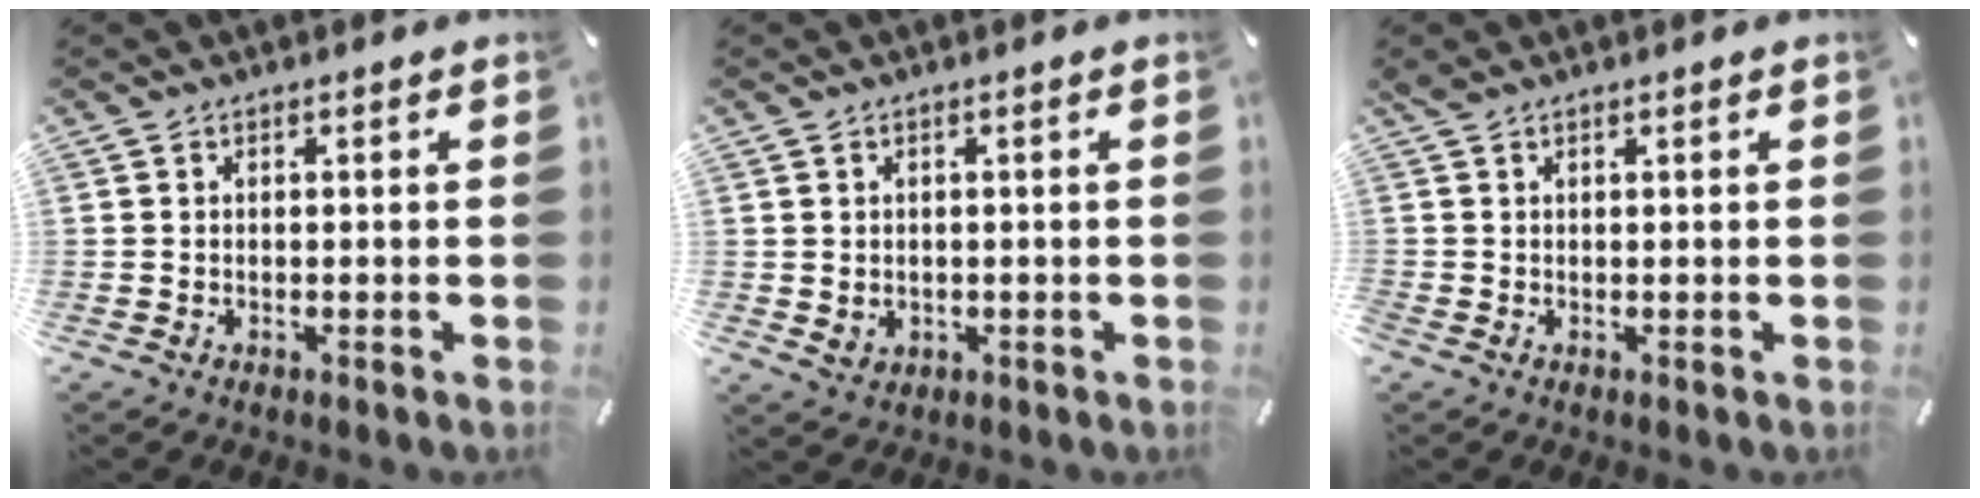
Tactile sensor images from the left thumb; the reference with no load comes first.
{"total": 1.1, "force": [0.2, 1.1, 0.1], "torque": [-0.002, 0.007, 0.002]}
{"total": 0.9, "force": [0.5, 0.8, 0.0], "torque": [0.000, 0.005, 0.008]}